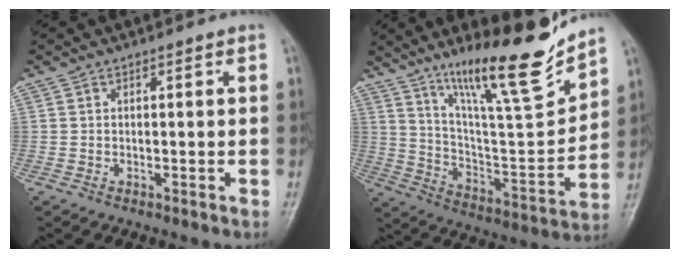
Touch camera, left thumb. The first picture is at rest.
{"total": 20.2, "force": [15.0, 3.1, 13.2], "torque": [-0.179, -0.091, 0.259]}